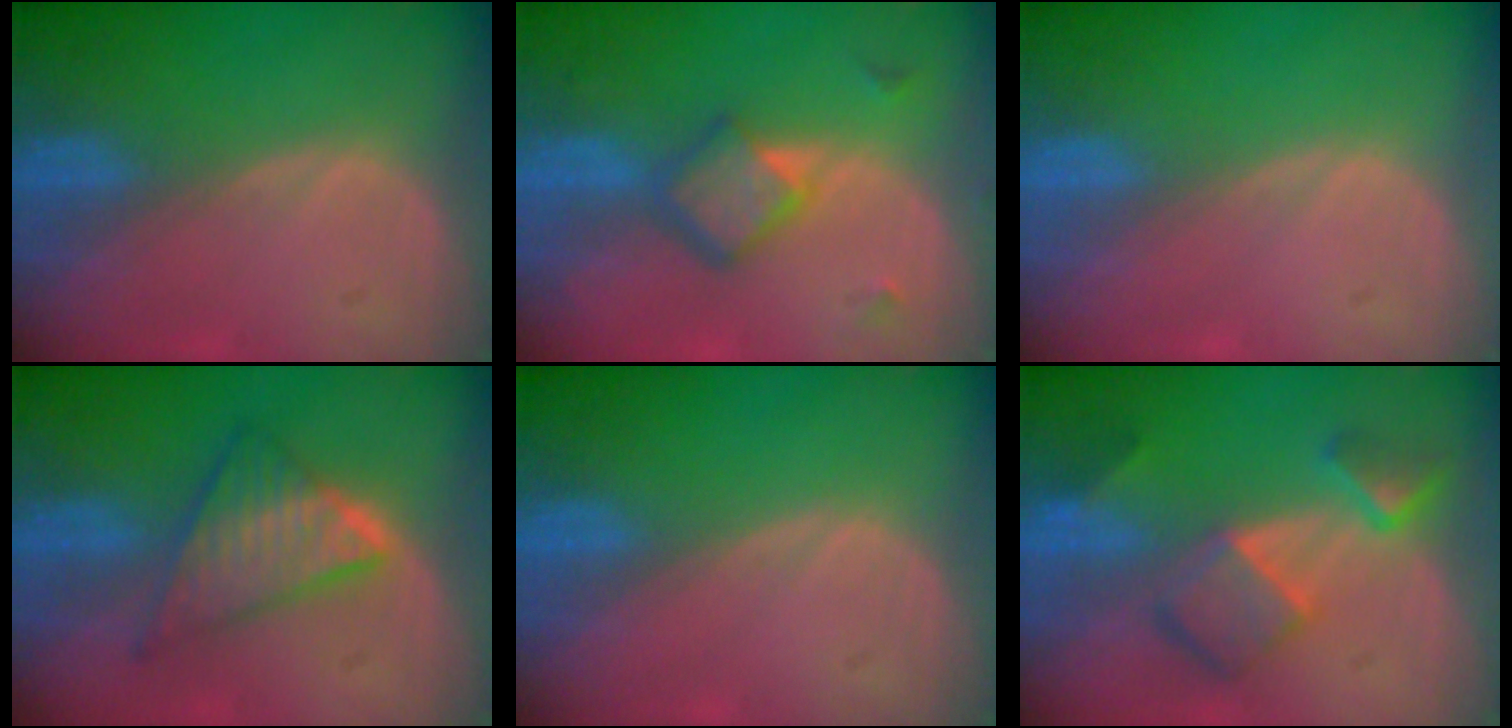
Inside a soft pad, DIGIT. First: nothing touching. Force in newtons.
{"total": 5.9, "press": 5.2, "slide": 2.8}
{"total": 0.0}
{"total": 7.5, "press": 7.5, "slide": 0.4}
{"total": 0.0}
{"total": 7.8, "press": 6.7, "slide": 3.9}